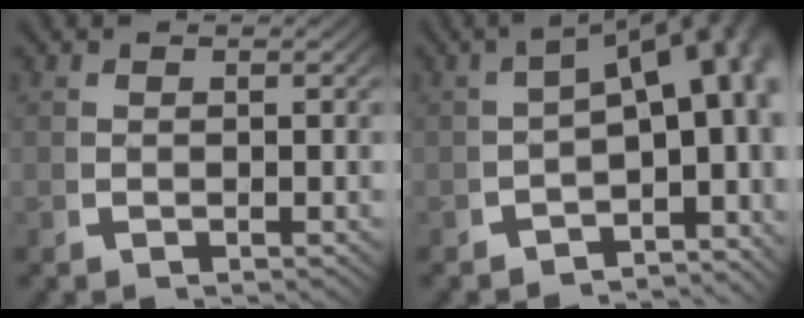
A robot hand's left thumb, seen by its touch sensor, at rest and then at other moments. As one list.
[{"total": 11.8, "force": [-1.0, 6.8, 9.6], "torque": [-0.102, -0.013, -0.018]}]